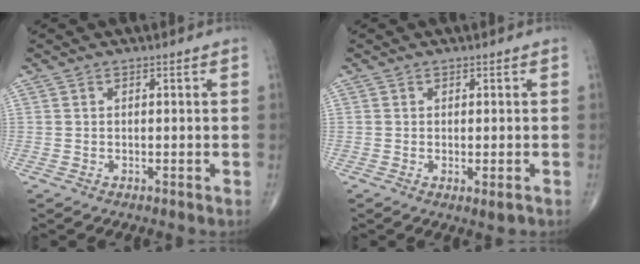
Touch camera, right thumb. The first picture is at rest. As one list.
[{"total": 1.9, "force": [-0.6, 0.5, 1.8], "torque": [-0.030, -0.007, -0.004]}]